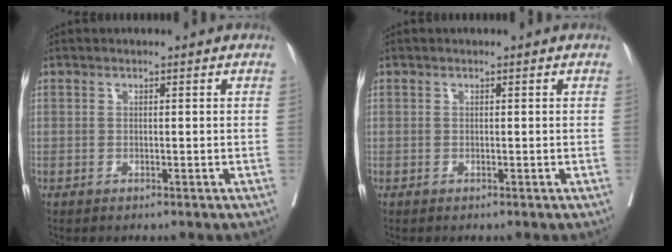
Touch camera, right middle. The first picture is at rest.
{"total": 0.0}